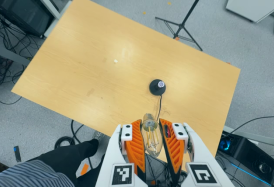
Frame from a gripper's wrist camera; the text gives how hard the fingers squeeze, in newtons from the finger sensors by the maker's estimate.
{"total": 23.1, "left": 24.5, "right": 21.7}